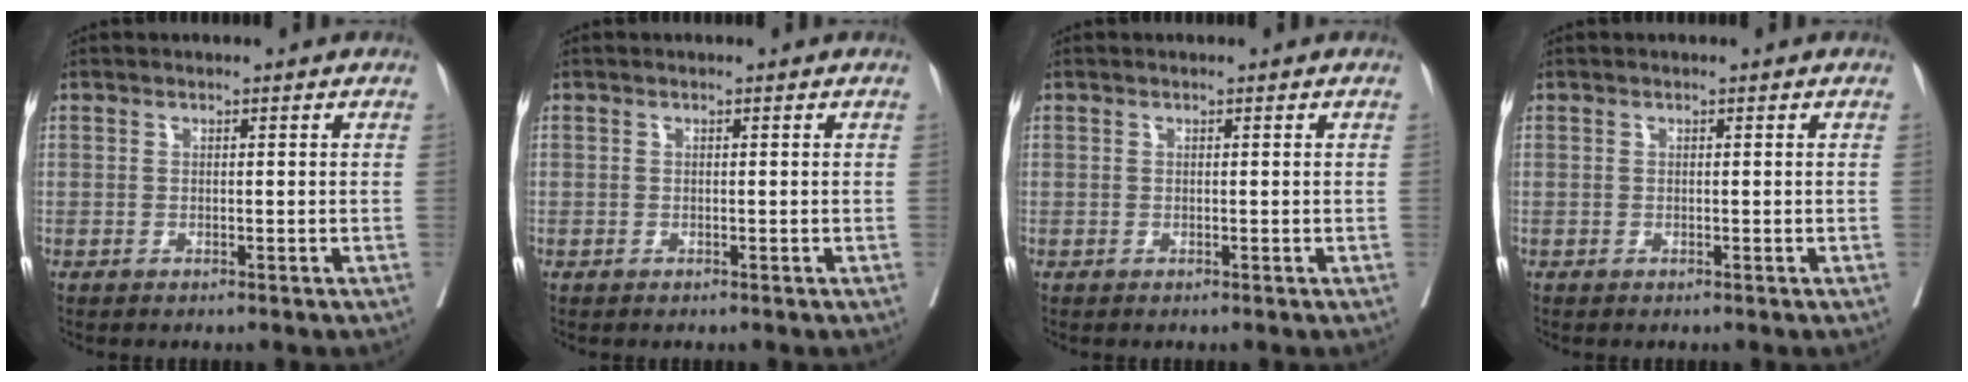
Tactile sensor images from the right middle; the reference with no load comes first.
{"total": 0.7, "force": [-0.1, 0.6, -0.1], "torque": [0.009, 0.009, -0.004]}
{"total": 0.0}
{"total": 0.0}